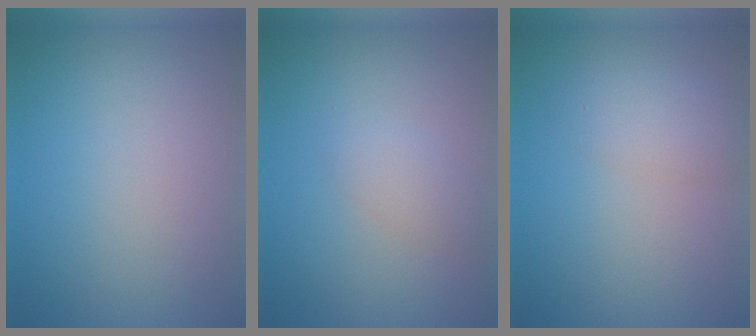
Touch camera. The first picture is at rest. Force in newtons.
{"total": 1.7, "press": 1.7, "slide": 0.1}
{"total": 2.4, "press": 2.4, "slide": 0.1}